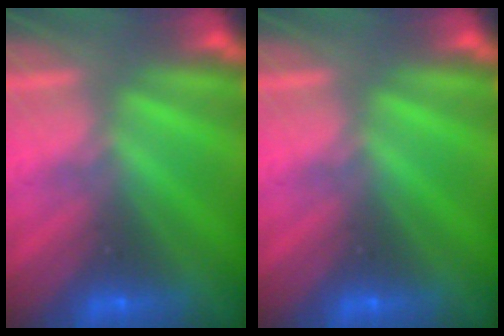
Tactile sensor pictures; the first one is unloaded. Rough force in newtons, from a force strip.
{"total": 0.0}